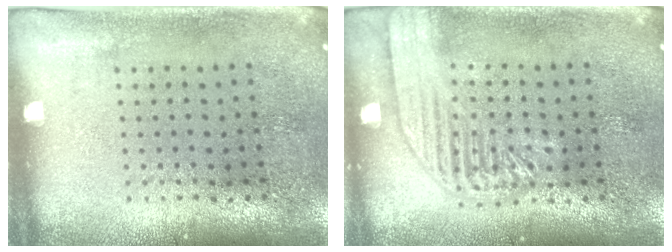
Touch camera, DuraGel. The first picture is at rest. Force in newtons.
{"total": 1.8, "press": 1.8, "slide": 0.3}